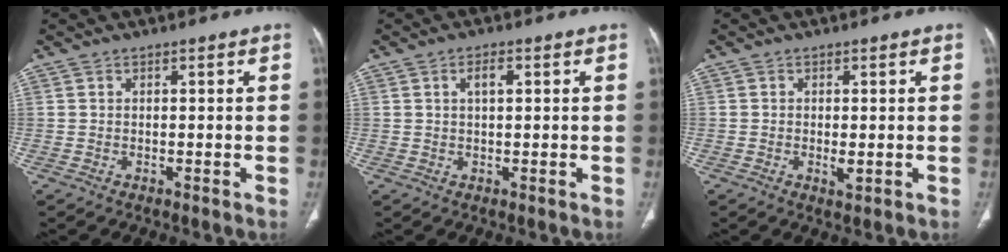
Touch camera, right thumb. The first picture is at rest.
{"total": 2.3, "force": [0.7, 1.0, 1.9], "torque": [-0.034, 0.003, 0.013]}
{"total": 1.7, "force": [-0.3, 0.7, 1.6], "torque": [-0.031, -0.006, -0.003]}